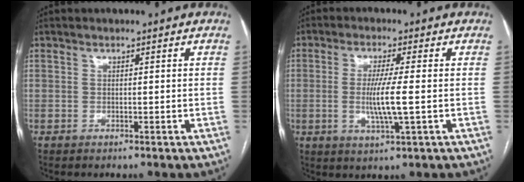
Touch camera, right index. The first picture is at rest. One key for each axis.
{"total": 6.2, "fx": -0.7, "fy": -0.3, "fz": 6.2, "tx": -0.123, "ty": -0.013, "tz": -0.015}